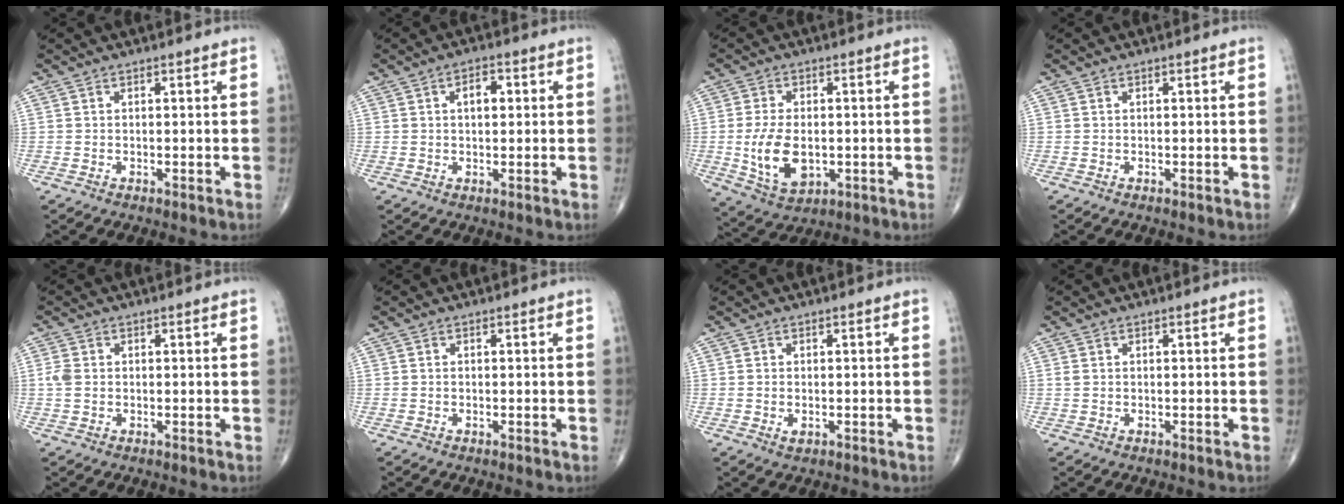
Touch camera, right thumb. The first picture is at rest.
{"total": 3.6, "force": [0.8, 2.0, 2.9], "torque": [-0.038, 0.006, 0.009]}
{"total": 10.7, "force": [-1.3, 6.4, 8.4], "torque": [-0.146, -0.007, -0.012]}
{"total": 0.0}
{"total": 2.4, "force": [0.0, 1.8, 1.6], "torque": [-0.043, 0.004, -0.001]}
{"total": 0.0}
{"total": 1.3, "force": [-0.2, 0.8, 1.0], "torque": [-0.015, 0.000, -0.002]}
{"total": 0.8, "force": [0.1, 0.6, 0.5], "torque": [-0.016, 0.004, 0.006]}